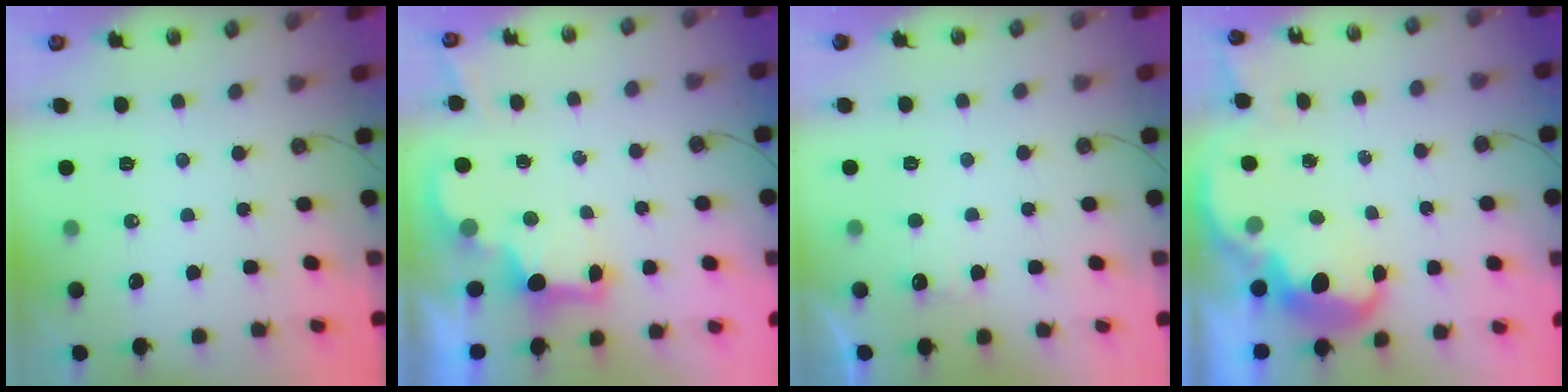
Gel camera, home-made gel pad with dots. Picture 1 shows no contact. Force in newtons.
{"total": 2.3, "press": 2.2, "slide": 0.7}
{"total": 3.7, "press": 3.5, "slide": 1.1}
{"total": 6.2, "press": 6.2, "slide": 0.7}